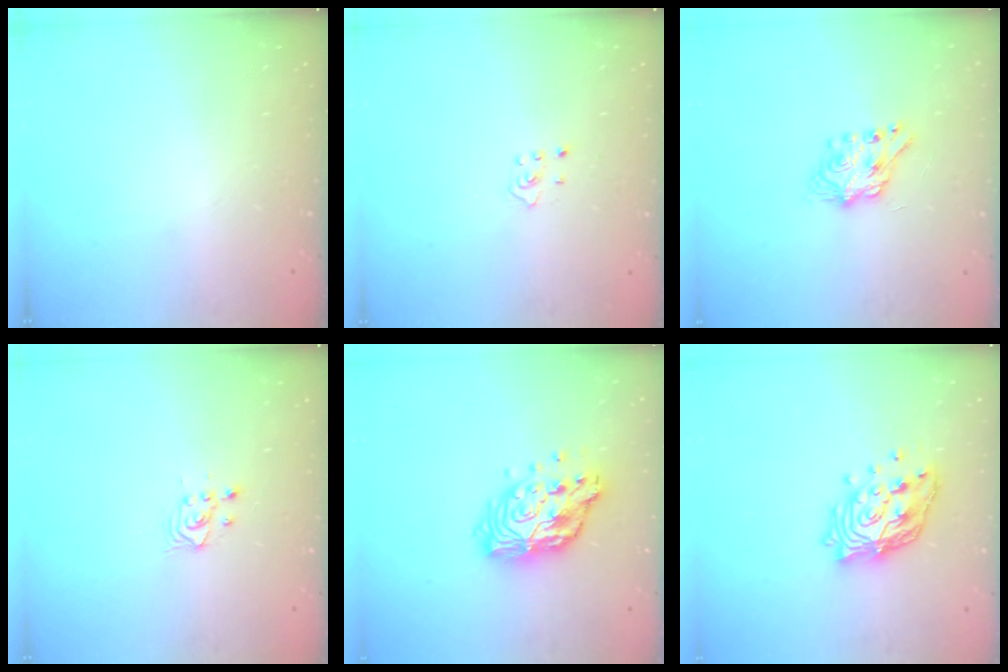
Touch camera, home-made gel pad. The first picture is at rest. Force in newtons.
{"total": 2.4, "press": 2.4, "slide": 0.5}
{"total": 7.2, "press": 7.2, "slide": 0.1}
{"total": 3.6, "press": 3.6, "slide": 0.3}
{"total": 15.5, "press": 15.5, "slide": 1.3}
{"total": 16.7, "press": 16.7, "slide": 1.5}